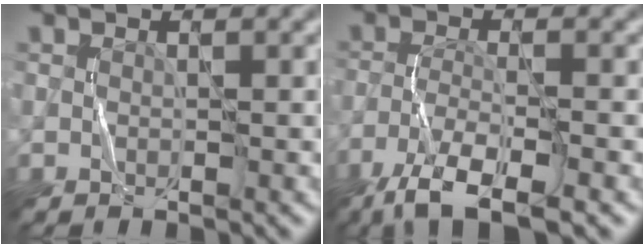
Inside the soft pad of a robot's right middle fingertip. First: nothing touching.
{"total": 6.4, "force": [-4.5, 1.4, 4.4], "torque": [-0.082, -0.006, -0.087]}